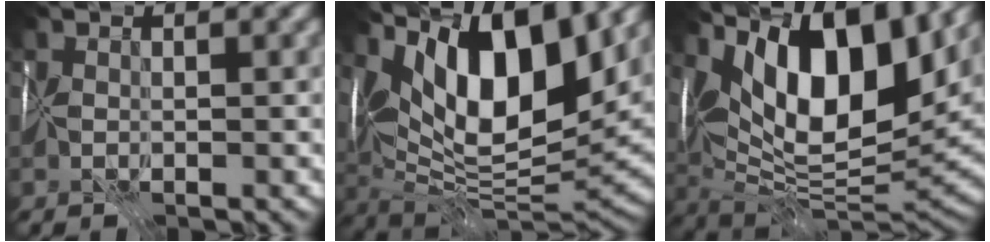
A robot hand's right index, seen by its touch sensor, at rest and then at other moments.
{"total": 13.9, "force": [6.5, 5.1, 11.1], "torque": [-0.162, 0.007, 0.104]}
{"total": 14.5, "force": [6.7, 5.5, 11.5], "torque": [-0.173, 0.011, 0.107]}